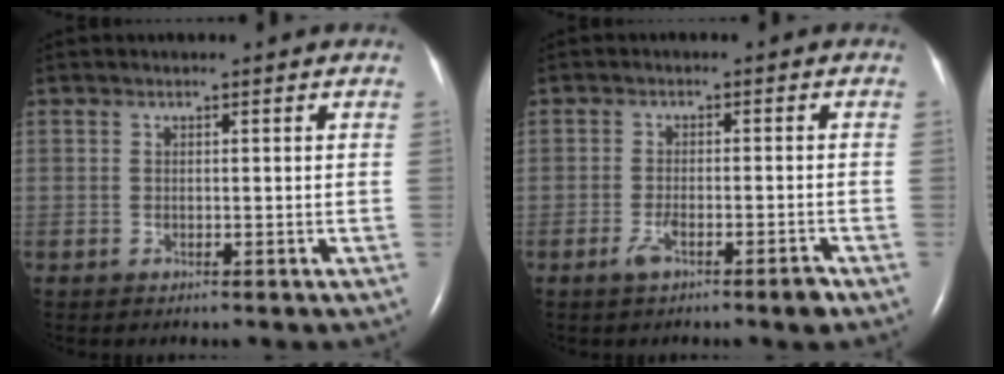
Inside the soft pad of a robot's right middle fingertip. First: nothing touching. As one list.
[{"total": 4.0, "force": [-2.5, 0.4, 3.0], "torque": [-0.056, -0.004, -0.045]}]